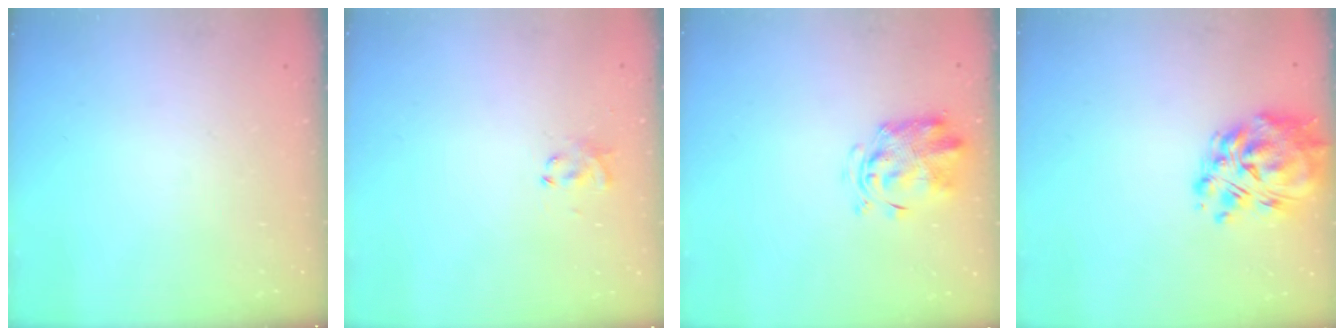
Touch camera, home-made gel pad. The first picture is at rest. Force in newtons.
{"total": 2.9, "press": 2.8, "slide": 0.9}
{"total": 2.9, "press": 2.9, "slide": 0.6}
{"total": 11.6, "press": 10.5, "slide": 4.7}